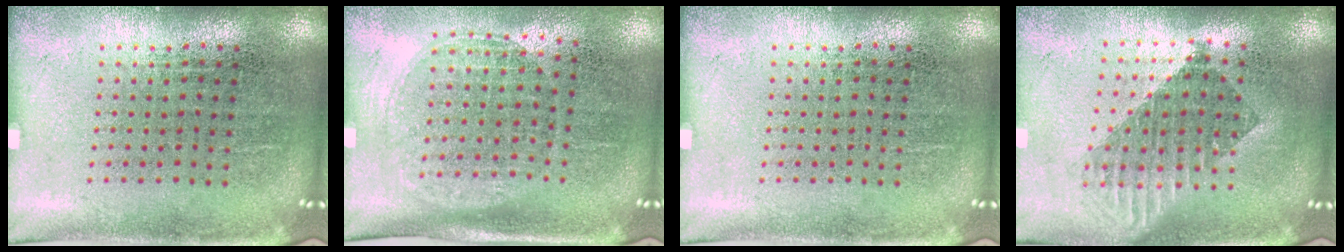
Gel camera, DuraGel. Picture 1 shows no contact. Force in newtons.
{"total": 1.5, "press": 1.3, "slide": 0.7}
{"total": 0.0}
{"total": 1.7, "press": 1.4, "slide": 1.0}